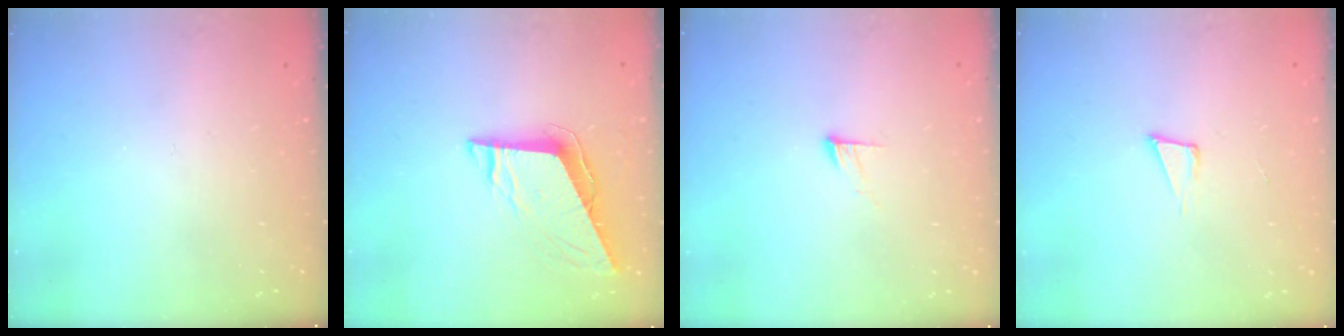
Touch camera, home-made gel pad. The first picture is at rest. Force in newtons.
{"total": 9.7, "press": 9.7, "slide": 1.2}
{"total": 4.5, "press": 4.5, "slide": 0.4}
{"total": 3.9, "press": 2.4, "slide": 3.1}